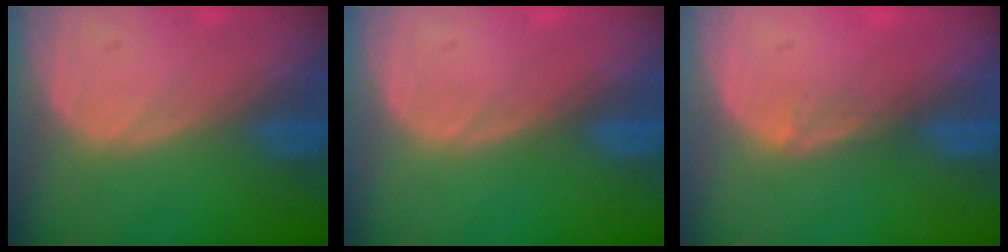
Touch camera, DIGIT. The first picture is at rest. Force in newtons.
{"total": 0.0}
{"total": 1.5, "press": 1.0, "slide": 1.0}